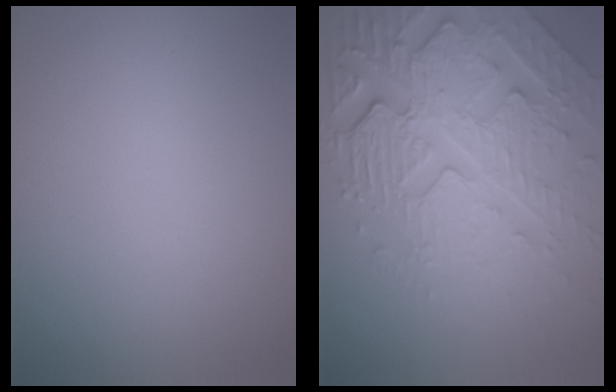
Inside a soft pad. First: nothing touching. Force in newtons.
{"total": 8.5, "press": 5.9, "slide": 6.2}